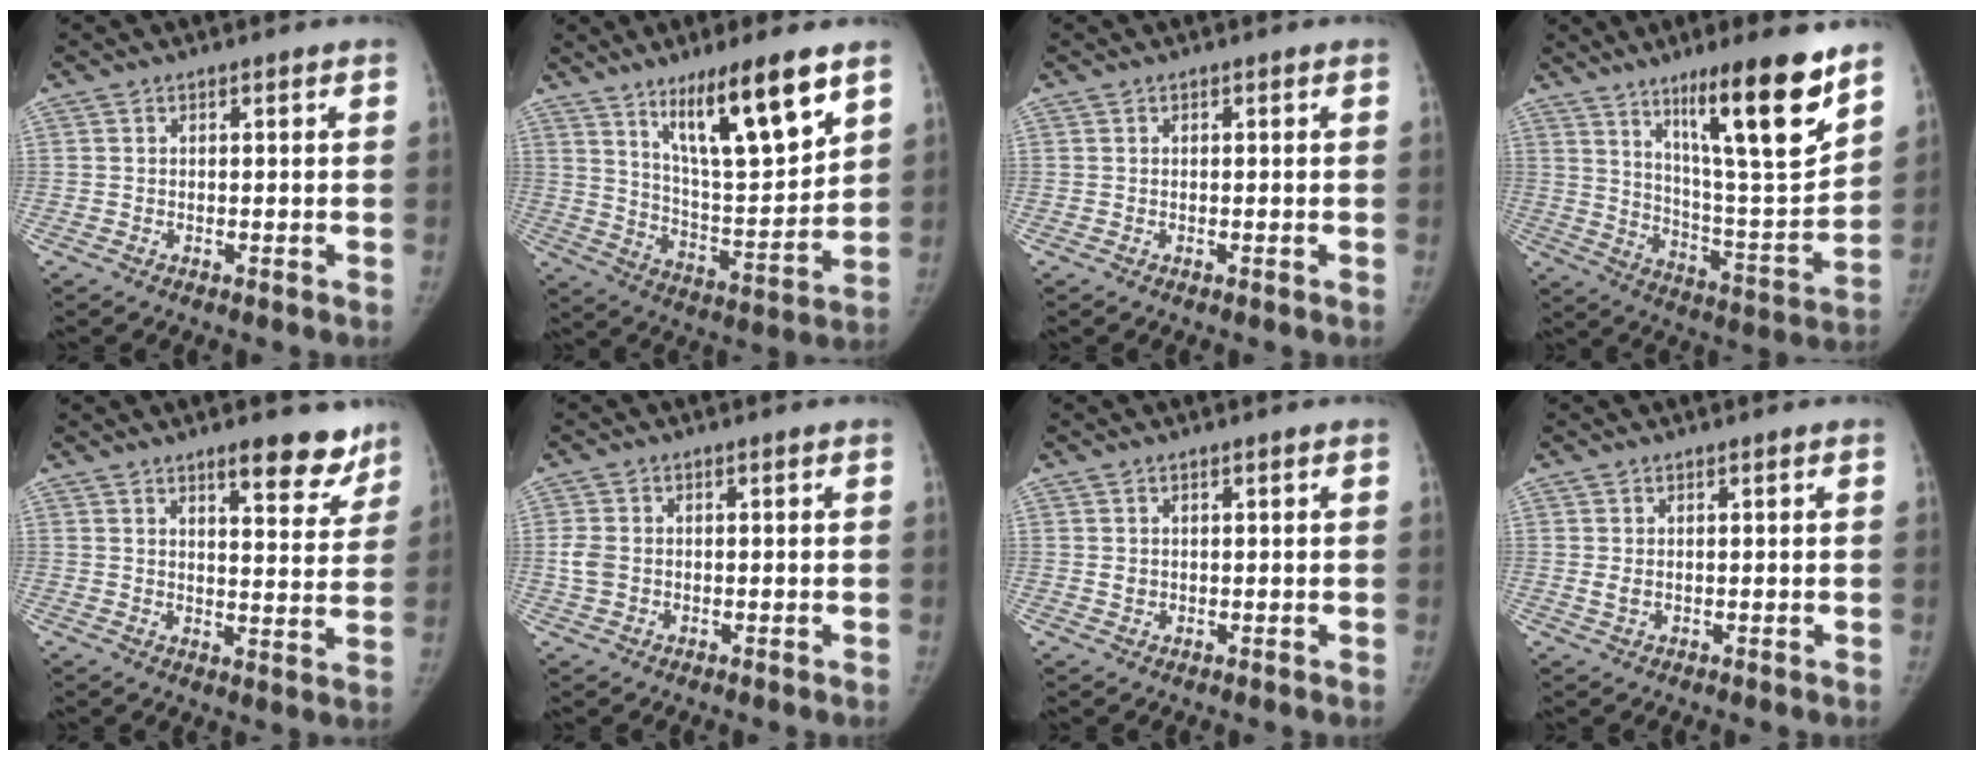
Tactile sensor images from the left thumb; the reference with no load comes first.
{"total": 17.8, "force": [10.6, 3.7, 13.8], "torque": [-0.204, -0.060, 0.192]}
{"total": 0.0}
{"total": 22.7, "force": [13.7, 3.2, 17.8], "torque": [-0.255, -0.073, 0.228]}
{"total": 10.1, "force": [7.4, 3.2, 6.1], "torque": [-0.040, -0.046, 0.099]}
{"total": 3.1, "force": [0.1, 2.4, 1.9], "torque": [-0.042, 0.001, 0.002]}
{"total": 1.3, "force": [0.7, 0.9, 0.7], "torque": [-0.004, -0.005, 0.015]}
{"total": 1.7, "force": [0.6, 0.9, 1.4], "torque": [-0.025, -0.003, 0.016]}